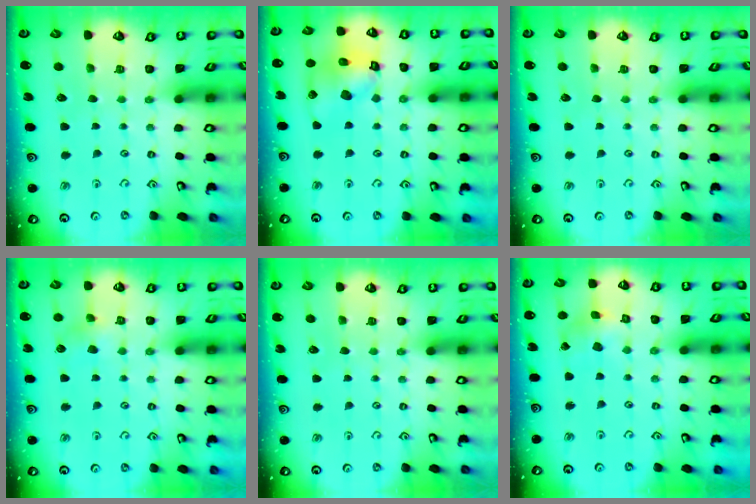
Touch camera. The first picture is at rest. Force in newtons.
{"total": 13.1, "press": 12.9, "slide": 1.8}
{"total": 0.0}
{"total": 4.8, "press": 4.8, "slide": 0.5}
{"total": 0.0}
{"total": 2.8, "press": 2.8, "slide": 0.5}